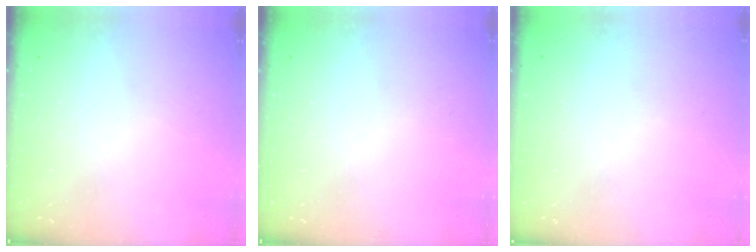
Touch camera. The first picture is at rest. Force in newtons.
{"total": 0.0}
{"total": 2.1, "press": 2.1, "slide": 0.1}